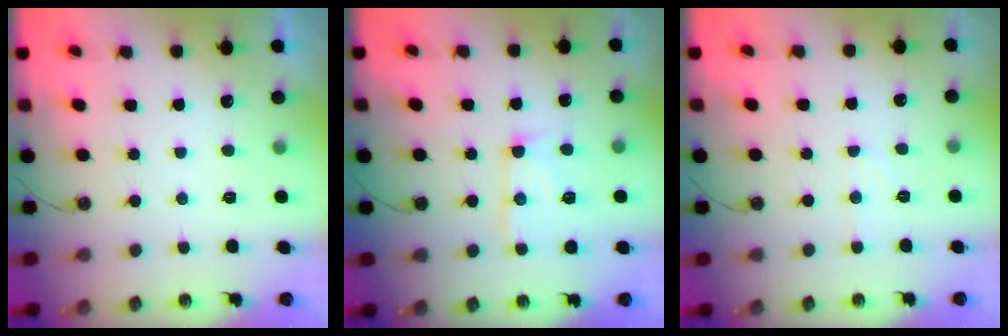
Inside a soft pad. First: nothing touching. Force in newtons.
{"total": 12.8, "press": 12.7, "slide": 1.1}
{"total": 5.0, "press": 5.0, "slide": 0.7}